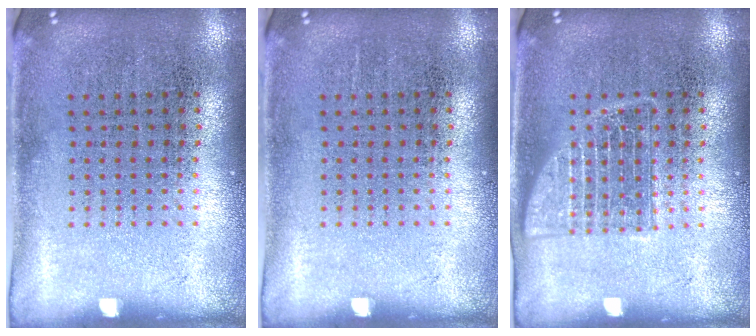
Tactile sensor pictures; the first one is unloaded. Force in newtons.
{"total": 0.0}
{"total": 2.3, "press": 2.3, "slide": 0.3}